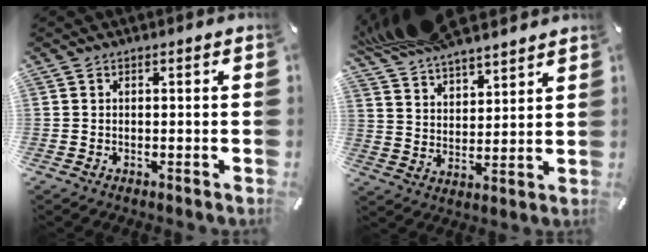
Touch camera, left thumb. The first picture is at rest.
{"total": 11.2, "force": [10.2, 3.8, 2.7], "torque": [-0.083, -0.057, 0.196]}